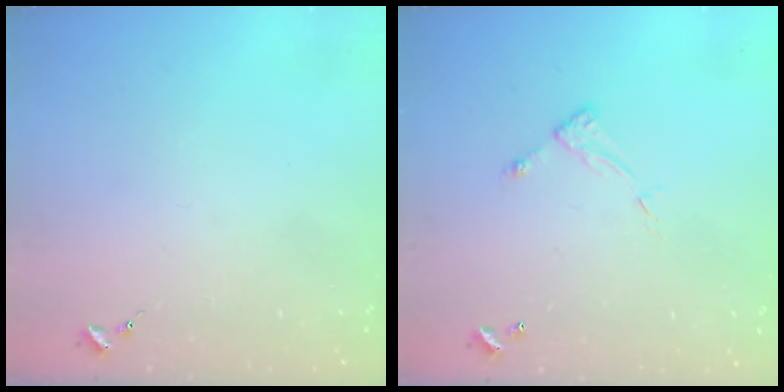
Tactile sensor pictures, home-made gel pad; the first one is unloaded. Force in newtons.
{"total": 4.9, "press": 4.8, "slide": 0.3}